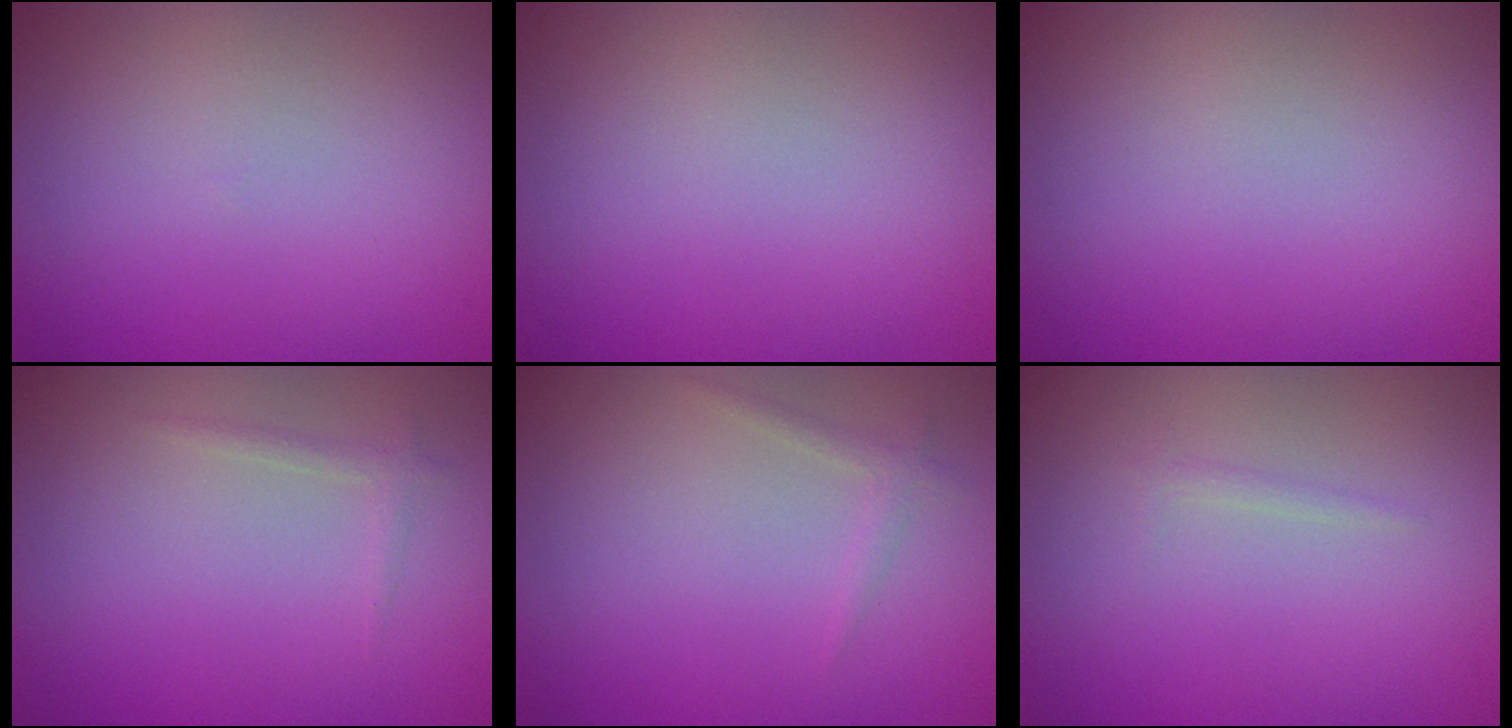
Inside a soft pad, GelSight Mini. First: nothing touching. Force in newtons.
{"total": 0.0}
{"total": 0.0}
{"total": 0.7, "press": 0.7, "slide": 0.1}
{"total": 0.9, "press": 0.9, "slide": 0.0}
{"total": 0.6, "press": 0.6, "slide": 0.0}